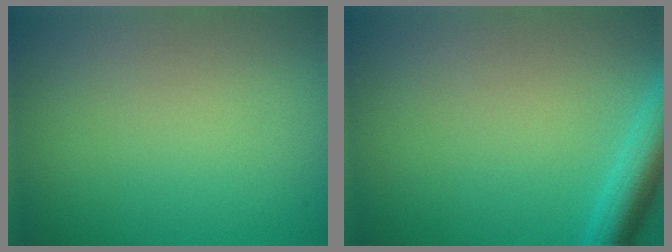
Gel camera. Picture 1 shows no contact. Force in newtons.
{"total": 3.5, "press": 3.5, "slide": 0.2}